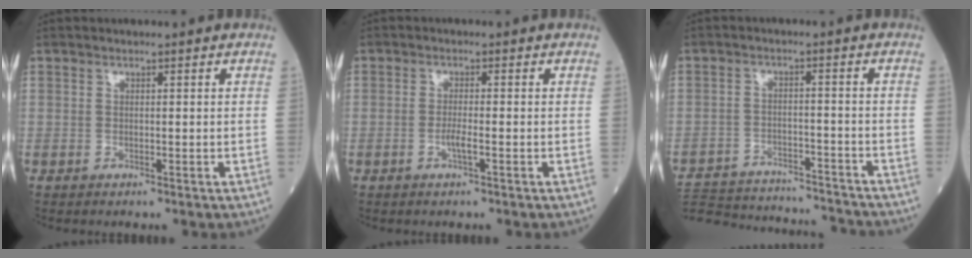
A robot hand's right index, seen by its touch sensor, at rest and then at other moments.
{"total": 2.0, "force": [-0.8, 0.0, 1.8], "torque": [-0.037, -0.001, -0.016]}
{"total": 21.2, "force": [-20.0, 3.3, 6.2], "torque": [-0.141, -0.015, -0.282]}